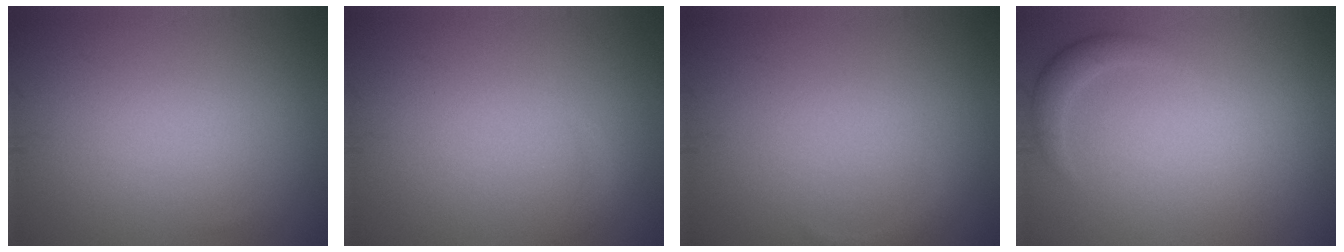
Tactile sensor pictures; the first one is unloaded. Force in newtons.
{"total": 0.7, "press": 0.7, "slide": 0.2}
{"total": 0.7, "press": 0.7, "slide": 0.1}
{"total": 1.6, "press": 1.6, "slide": 0.1}